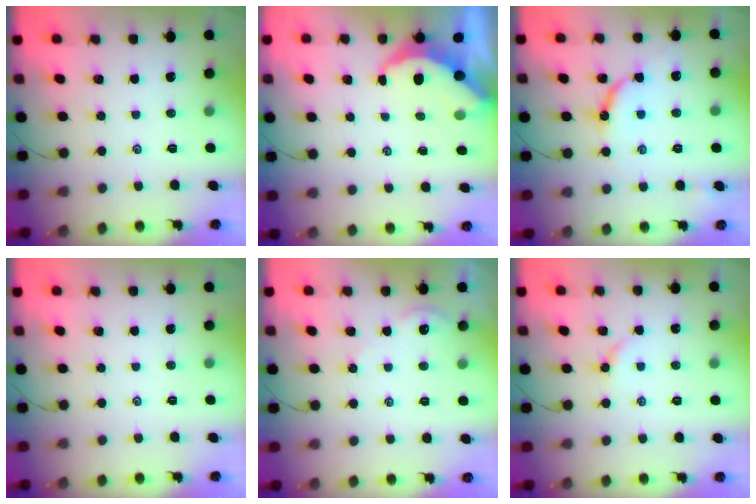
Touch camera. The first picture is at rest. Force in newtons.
{"total": 5.0, "press": 5.0, "slide": 0.5}
{"total": 8.1, "press": 8.1, "slide": 0.1}
{"total": 0.0}
{"total": 1.7, "press": 1.7, "slide": 0.3}
{"total": 3.3, "press": 3.3, "slide": 0.4}